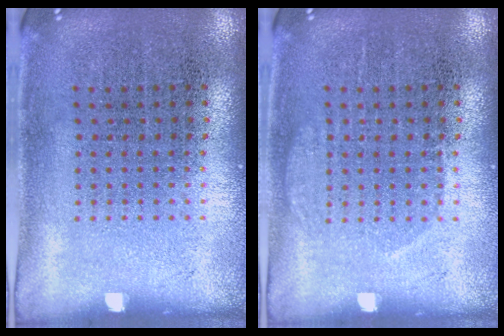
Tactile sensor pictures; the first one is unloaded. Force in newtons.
{"total": 1.1, "press": 1.1, "slide": 0.3}